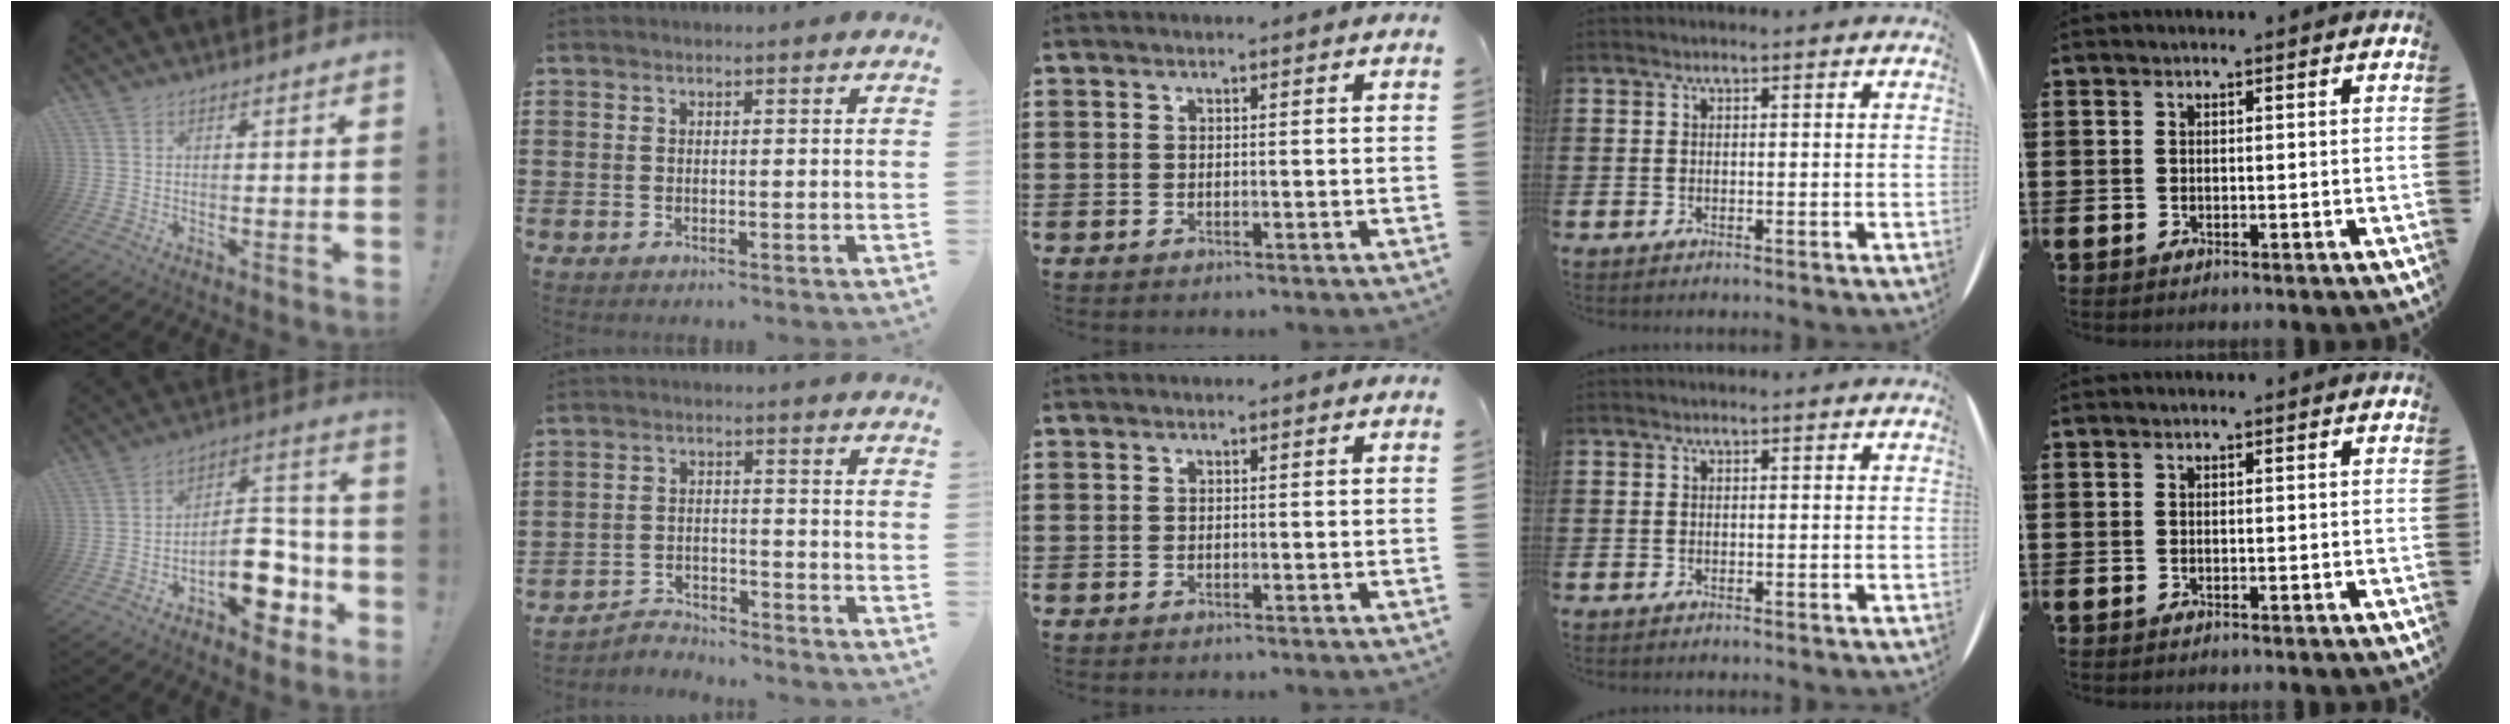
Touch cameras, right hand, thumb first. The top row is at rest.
{"thumb": {"total": 15.2, "force": [-6.6, 8.9, 10.4], "torque": [-0.116, 0.053, -0.096]}, "index": {"total": 3.1, "force": [-3.1, 0.4, 0.2], "torque": [-0.012, 0.003, -0.067]}}